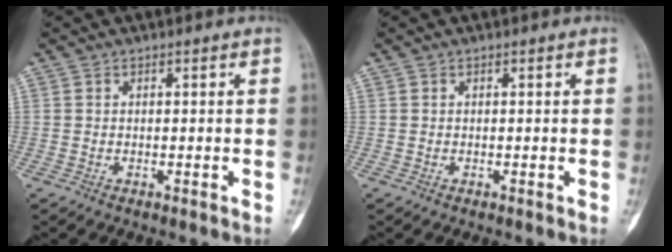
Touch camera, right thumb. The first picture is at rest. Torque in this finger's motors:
{"motor_torque": [0.00, 0.00, 0.01, 0.00, 0.00]}